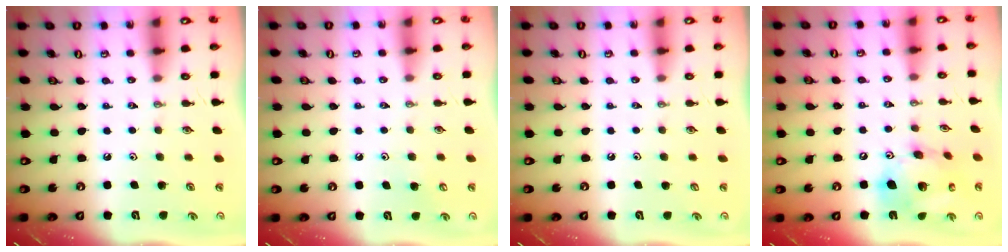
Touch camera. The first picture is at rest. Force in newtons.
{"total": 3.1, "press": 3.0, "slide": 0.2}
{"total": 1.1, "press": 0.0, "slide": 1.1}
{"total": 17.9, "press": 17.6, "slide": 3.4}